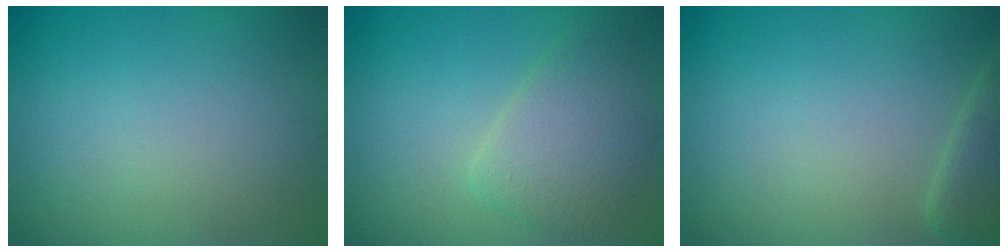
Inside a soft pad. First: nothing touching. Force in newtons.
{"total": 3.9, "press": 3.9, "slide": 0.1}
{"total": 2.2, "press": 2.2, "slide": 0.3}